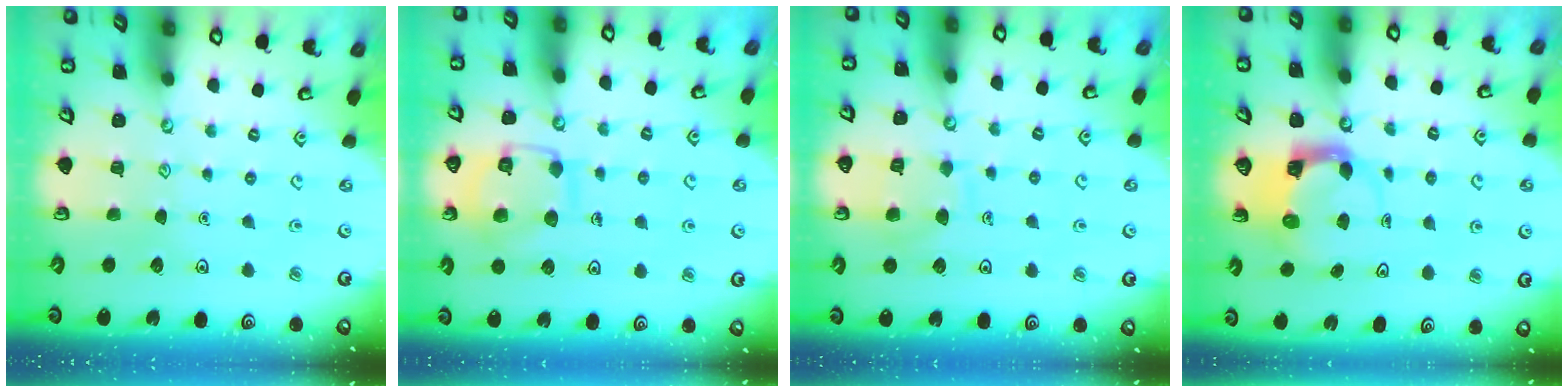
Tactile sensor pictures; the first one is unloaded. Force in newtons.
{"total": 10.7, "press": 10.7, "slide": 0.5}
{"total": 8.0, "press": 8.0, "slide": 0.8}
{"total": 3.9, "press": 3.9, "slide": 0.5}